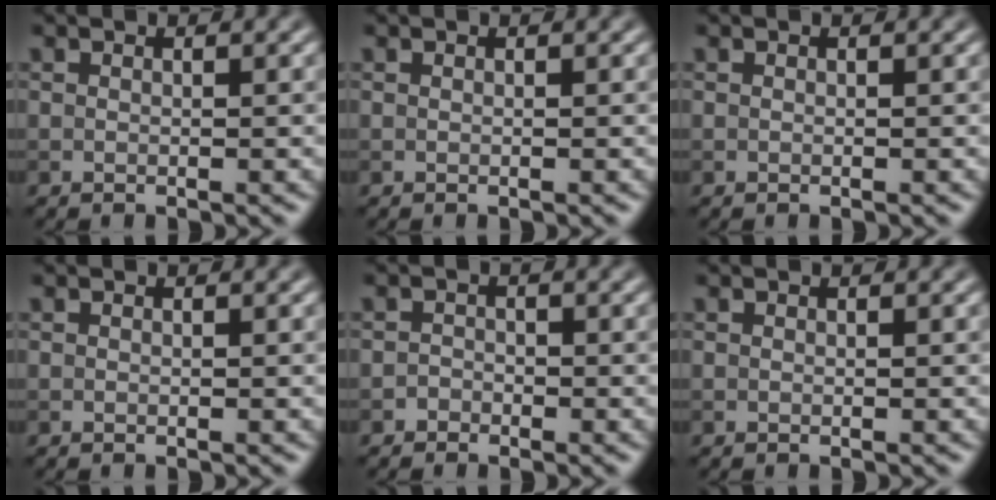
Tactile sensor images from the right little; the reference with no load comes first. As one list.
[{"total": 0.0}, {"total": 0.0}, {"total": 0.0}, {"total": 0.9, "force": [-0.6, 0.7, 0.0], "torque": [0.008, 0.002, -0.012]}, {"total": 0.0}]